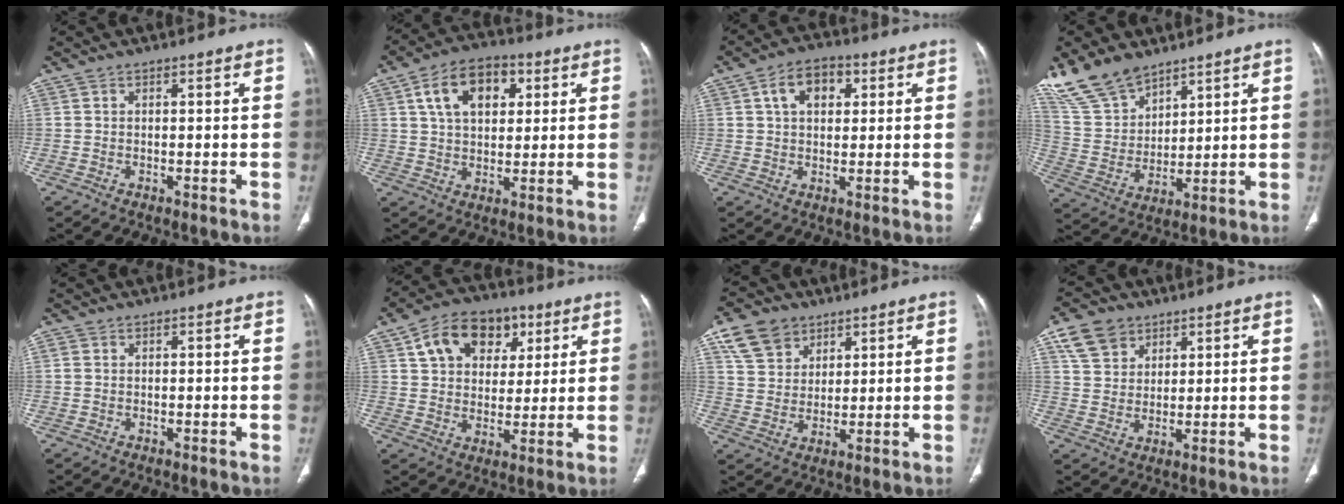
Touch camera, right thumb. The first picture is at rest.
{"total": 12.7, "force": [4.4, 8.0, 8.7], "torque": [-0.119, 0.003, 0.071]}
{"total": 8.3, "force": [2.8, 5.4, 5.6], "torque": [-0.070, 0.005, 0.040]}
{"total": 12.3, "force": [9.7, 6.2, 4.3], "torque": [-0.073, -0.040, 0.207]}
{"total": 1.0, "force": [0.3, 0.8, 0.6], "torque": [-0.018, 0.005, 0.008]}
{"total": 14.7, "force": [6.2, 10.4, 8.3], "torque": [-0.103, 0.000, 0.100]}
{"total": 9.6, "force": [5.5, 7.0, 3.6], "torque": [-0.047, -0.013, 0.108]}
{"total": 8.2, "force": [4.5, 6.1, 2.9], "torque": [-0.034, -0.010, 0.089]}